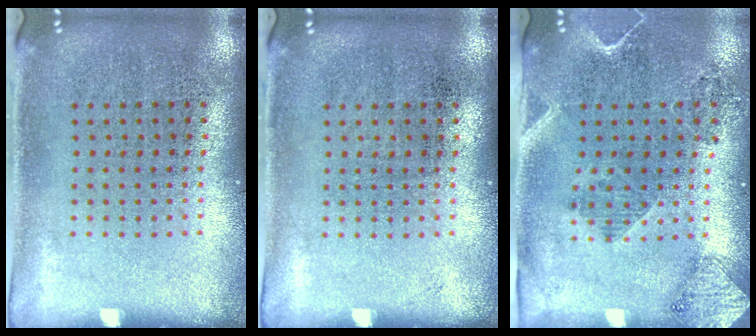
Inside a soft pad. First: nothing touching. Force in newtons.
{"total": 0.0}
{"total": 1.9, "press": 1.6, "slide": 0.9}